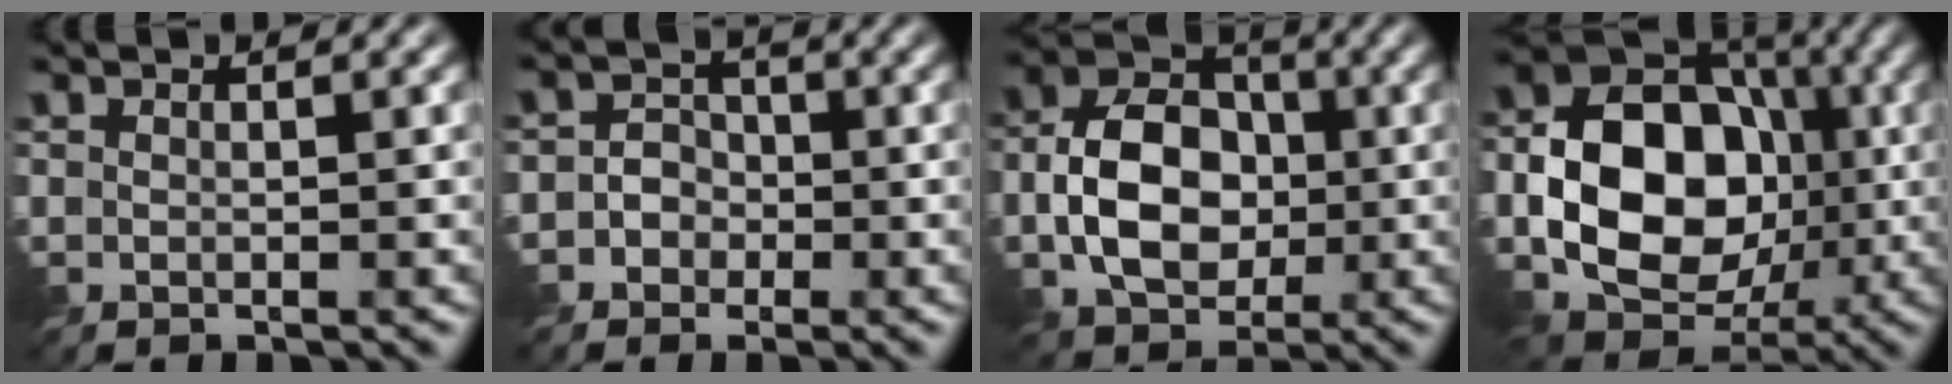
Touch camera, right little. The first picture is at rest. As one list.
[{"total": 2.8, "force": [-1.2, 2.5, 0.5], "torque": [0.018, 0.009, -0.036]}, {"total": 7.4, "force": [-1.1, 5.3, 5.0], "torque": [-0.093, 0.005, -0.026]}, {"total": 12.4, "force": [-1.9, 9.2, 8.2], "torque": [-0.122, 0.008, -0.045]}]